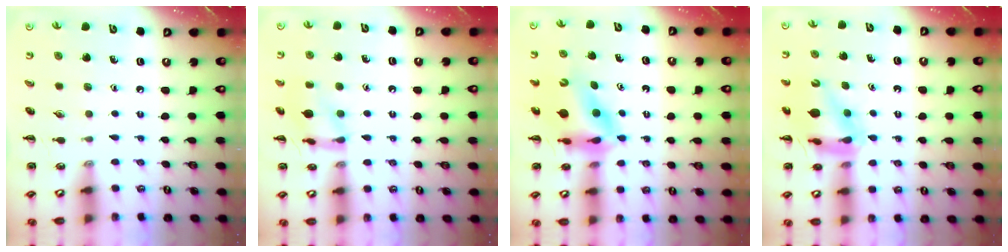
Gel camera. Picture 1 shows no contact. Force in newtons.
{"total": 11.8, "press": 11.8, "slide": 0.2}
{"total": 9.4, "press": 9.0, "slide": 2.7}
{"total": 12.0, "press": 11.5, "slide": 3.7}